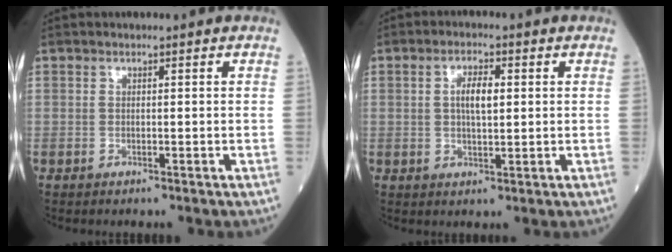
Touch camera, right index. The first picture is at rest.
{"total": 4.2, "force": [0.7, 1.3, 3.9], "torque": [-0.073, 0.006, 0.013]}